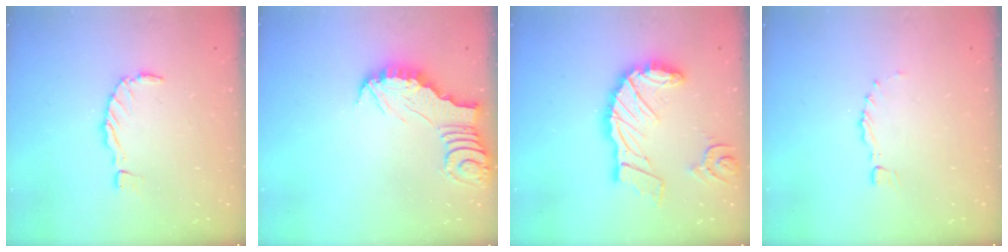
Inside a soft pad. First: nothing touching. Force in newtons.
{"total": 3.0, "press": 3.0, "slide": 0.3}
{"total": 19.4, "press": 19.2, "slide": 2.4}
{"total": 0.0}